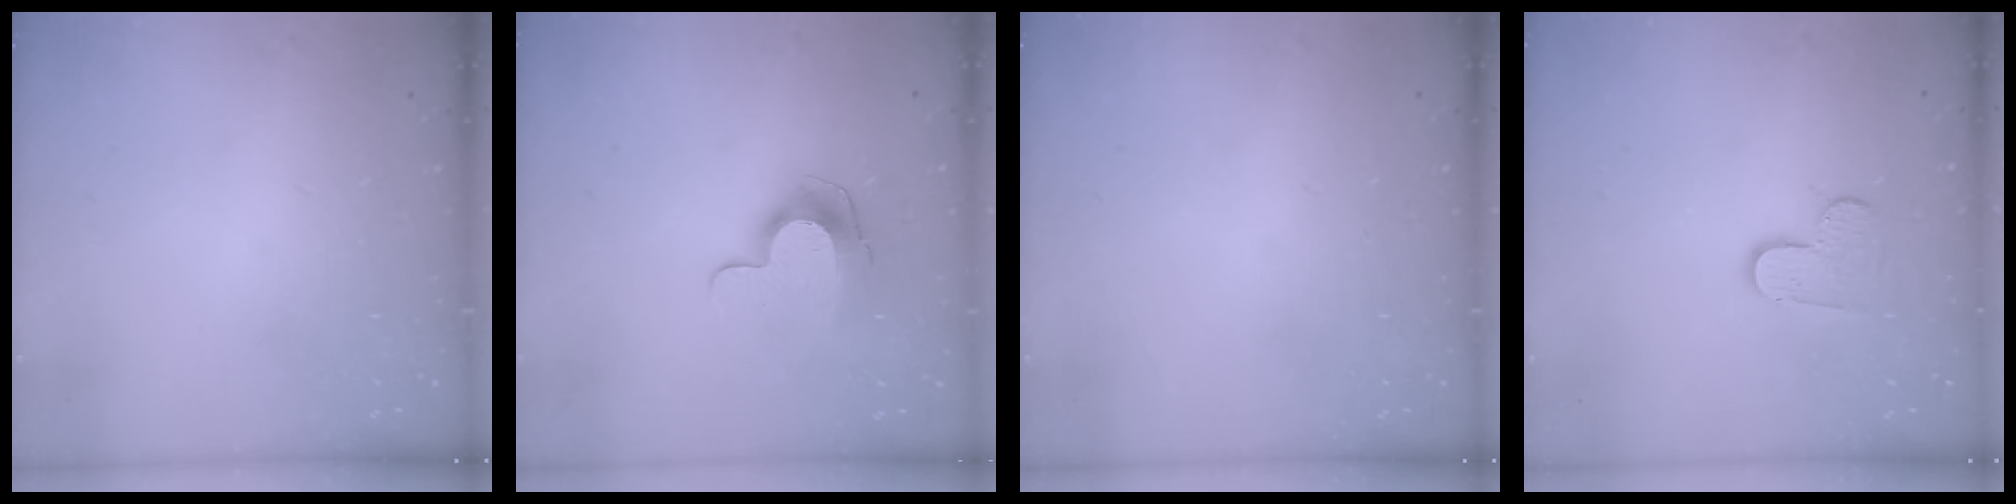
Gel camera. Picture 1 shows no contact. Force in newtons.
{"total": 9.9, "press": 9.9, "slide": 0.4}
{"total": 0.8, "press": 0.5, "slide": 0.6}
{"total": 4.2, "press": 4.2, "slide": 0.4}